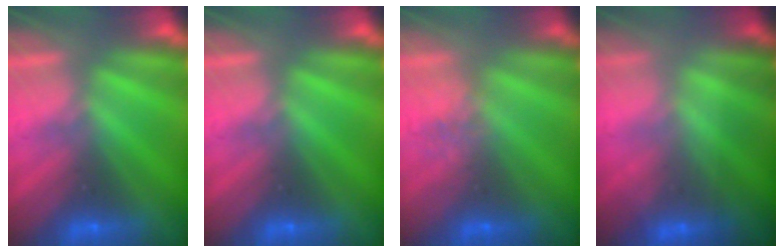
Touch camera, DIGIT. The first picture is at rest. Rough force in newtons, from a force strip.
{"total": 0.0}
{"total": 2.4}
{"total": 1.6}